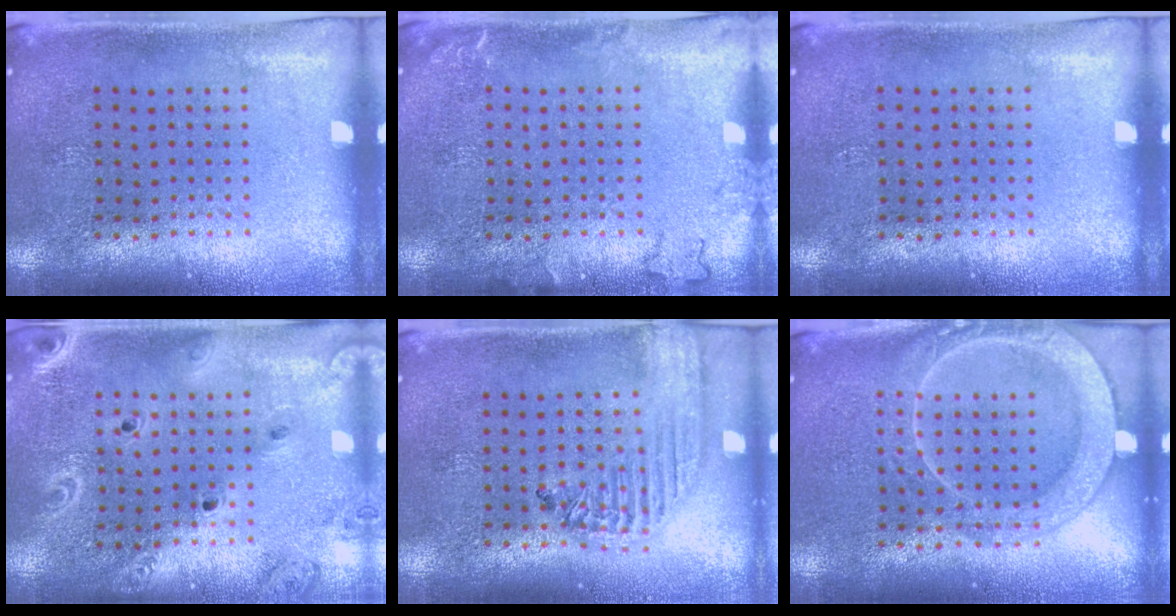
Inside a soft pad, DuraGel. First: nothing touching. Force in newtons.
{"total": 1.6, "press": 1.6, "slide": 0.3}
{"total": 0.0}
{"total": 2.2, "press": 2.0, "slide": 0.9}
{"total": 1.8, "press": 1.7, "slide": 0.7}
{"total": 3.4, "press": 3.3, "slide": 0.5}